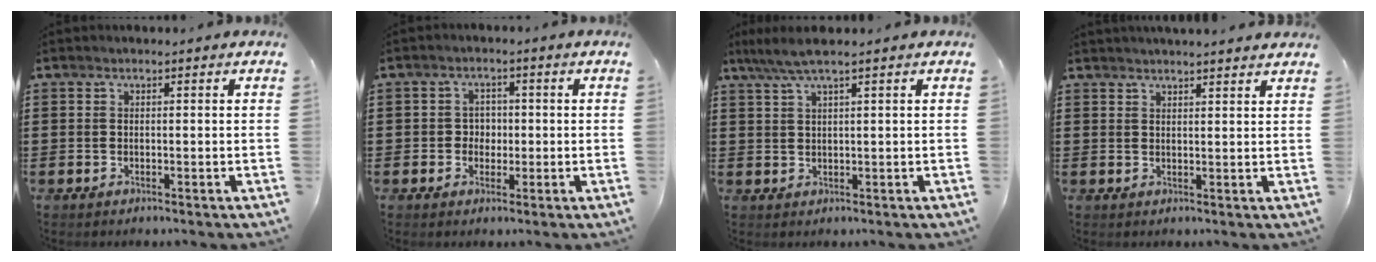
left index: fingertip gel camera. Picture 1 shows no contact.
{"total": 2.9, "force": [-0.3, 2.7, 1.2], "torque": [-0.033, 0.006, -0.011]}
{"total": 3.8, "force": [2.2, 0.1, 3.1], "torque": [-0.063, 0.004, 0.041]}
{"total": 2.1, "force": [2.1, -0.2, 0.1], "torque": [-0.009, -0.004, 0.040]}